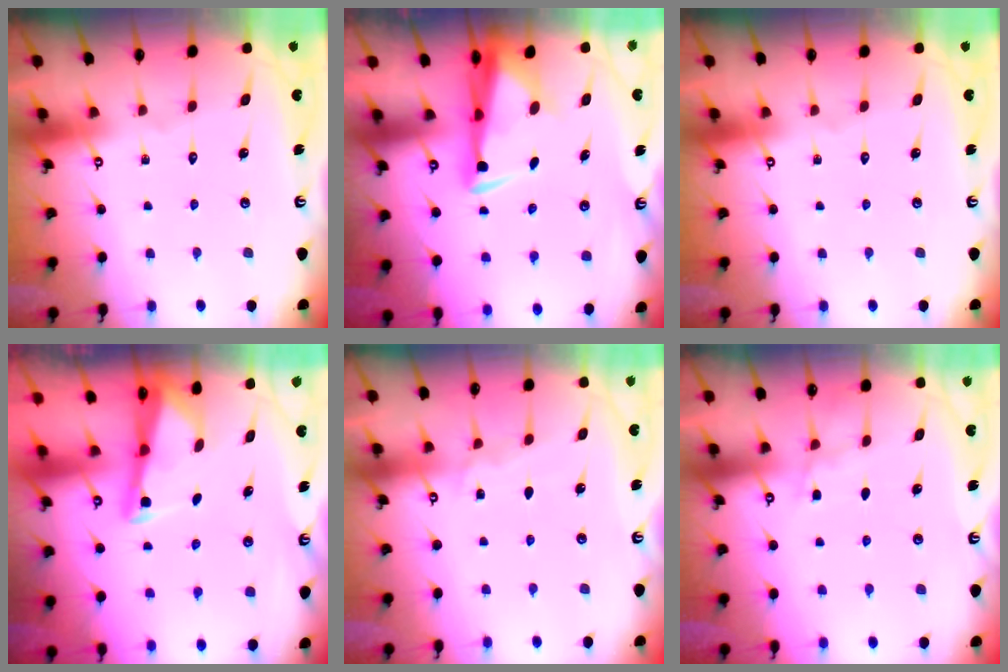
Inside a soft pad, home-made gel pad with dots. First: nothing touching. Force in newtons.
{"total": 4.6, "press": 4.4, "slide": 1.1}
{"total": 0.0}
{"total": 2.7, "press": 2.7, "slide": 0.2}
{"total": 4.3, "press": 4.3, "slide": 0.3}
{"total": 4.4, "press": 4.3, "slide": 0.7}